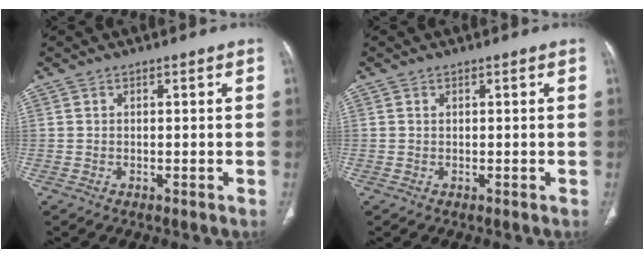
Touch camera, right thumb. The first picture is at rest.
{"total": 0.0}